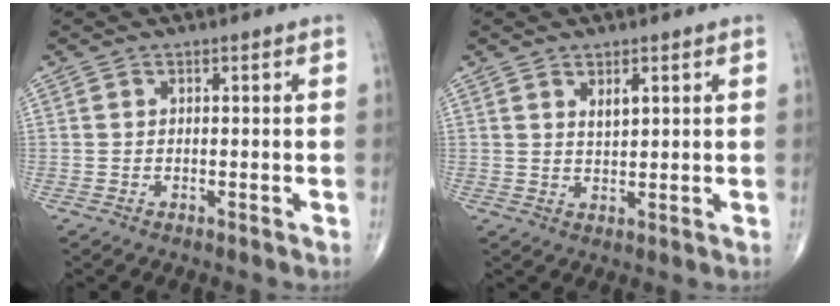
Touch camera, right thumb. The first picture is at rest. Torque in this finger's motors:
{"motor_torque": [-0.65, 0.41, -0.06, -0.06, 0.06]}